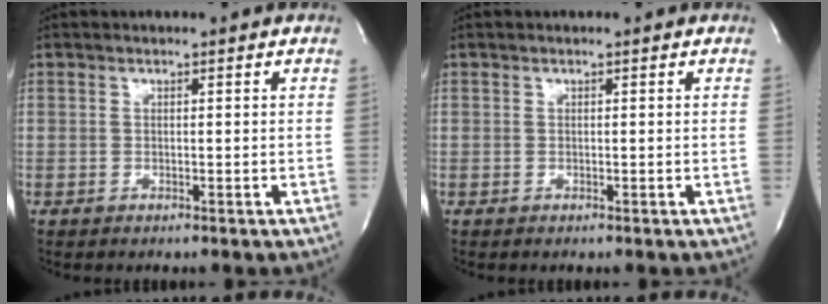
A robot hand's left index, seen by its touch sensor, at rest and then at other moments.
{"total": 0.0}